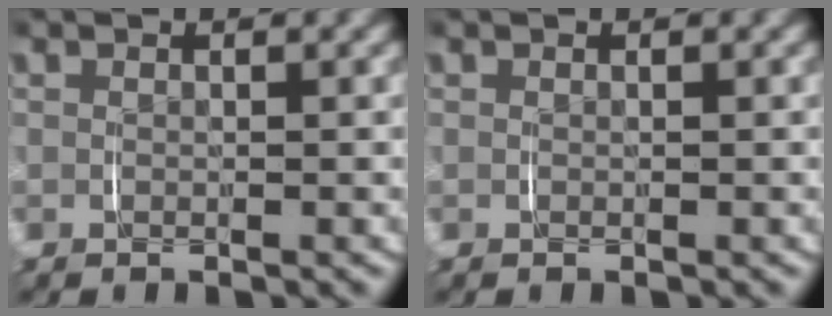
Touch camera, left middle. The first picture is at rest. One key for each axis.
{"total": 0.0}